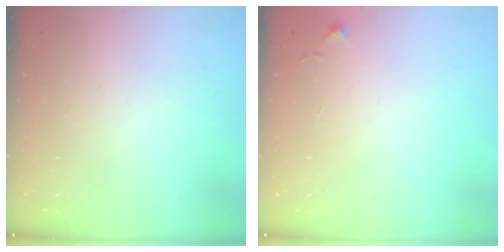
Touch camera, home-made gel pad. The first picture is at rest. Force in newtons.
{"total": 3.2, "press": 3.2, "slide": 0.6}